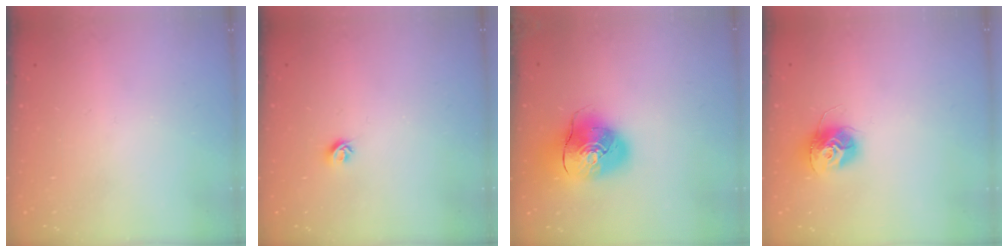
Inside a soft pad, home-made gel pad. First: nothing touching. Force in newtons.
{"total": 5.3, "press": 5.2, "slide": 0.7}
{"total": 13.0, "press": 12.8, "slide": 2.4}
{"total": 12.1, "press": 12.1, "slide": 1.1}